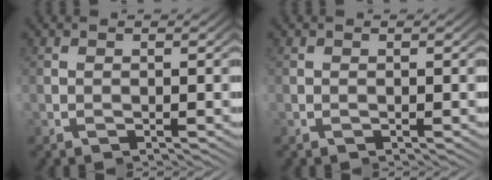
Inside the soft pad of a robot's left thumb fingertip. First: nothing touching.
{"total": 0.0}